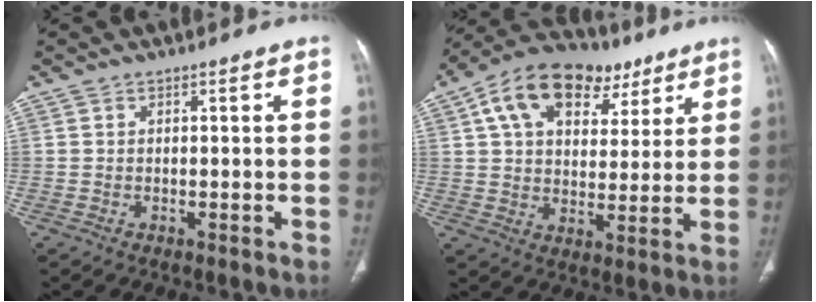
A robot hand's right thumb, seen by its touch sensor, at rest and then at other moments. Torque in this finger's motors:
{"motor_torque": [-1.54, 2.21, 0.43, -0.19, 0.24]}